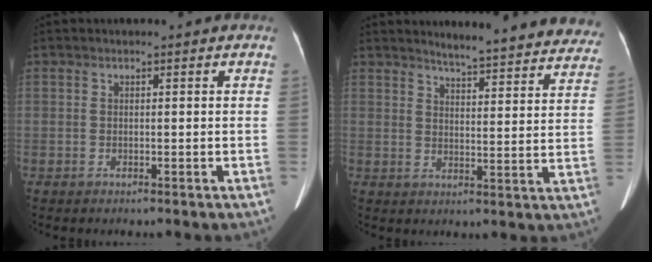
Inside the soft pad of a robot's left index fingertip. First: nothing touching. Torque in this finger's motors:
{"motor_torque": [-0.20, -0.60, 0.03, 0.02]}